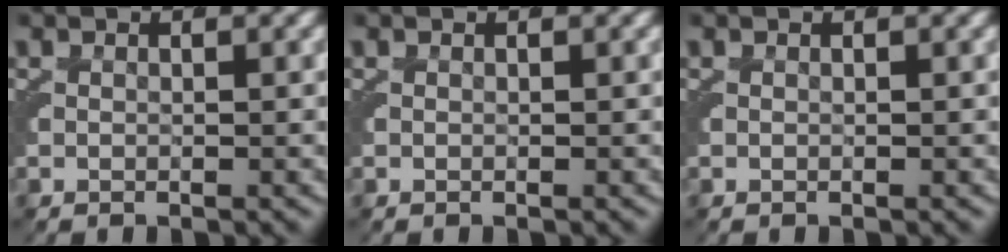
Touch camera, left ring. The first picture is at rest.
{"total": 0.0}
{"total": 0.0}